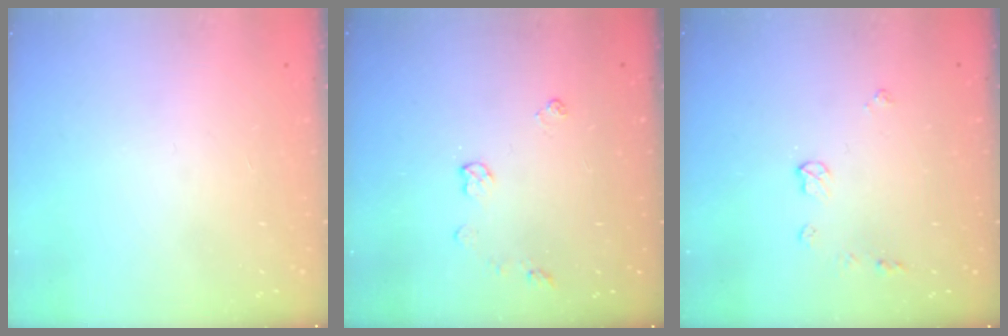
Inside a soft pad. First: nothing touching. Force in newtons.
{"total": 5.9, "press": 5.8, "slide": 0.8}
{"total": 5.9, "press": 5.8, "slide": 0.7}